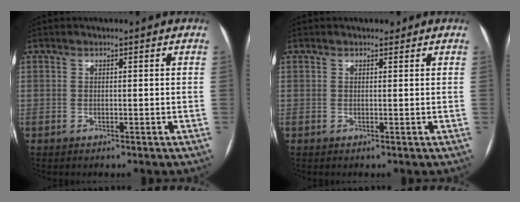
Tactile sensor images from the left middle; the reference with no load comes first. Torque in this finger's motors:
{"motor_torque": [-0.01, 0.01, 0.00, 0.00]}